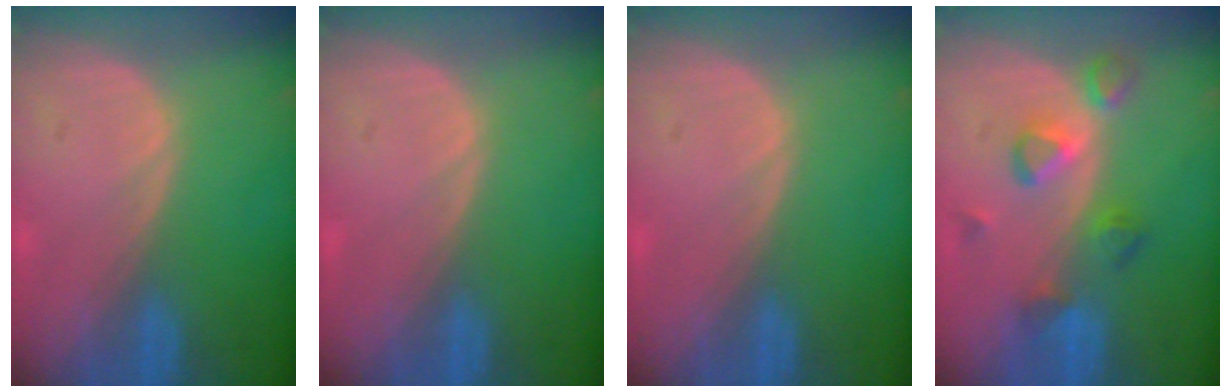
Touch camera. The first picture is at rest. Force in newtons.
{"total": 0.0}
{"total": 0.0}
{"total": 5.5, "press": 5.5, "slide": 0.7}